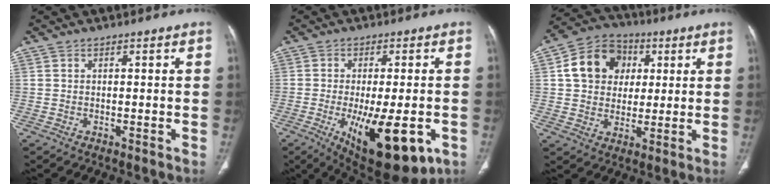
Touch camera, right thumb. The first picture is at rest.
{"total": 17.1, "force": [-5.8, 6.5, 14.8], "torque": [-0.208, -0.014, -0.065]}
{"total": 12.5, "force": [2.9, 10.5, 6.2], "torque": [-0.080, 0.005, 0.043]}